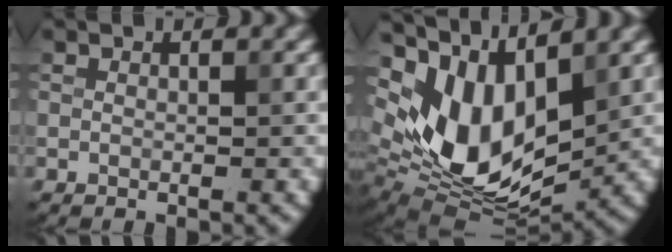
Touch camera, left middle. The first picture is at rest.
{"total": 10.4, "force": [2.7, 6.4, 7.8], "torque": [-0.162, -0.013, 0.052]}